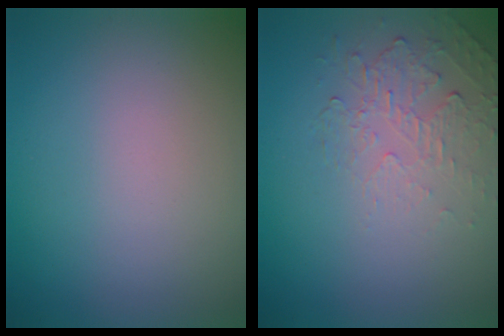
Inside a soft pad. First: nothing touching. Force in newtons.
{"total": 2.1, "press": 0.9, "slide": 1.9}